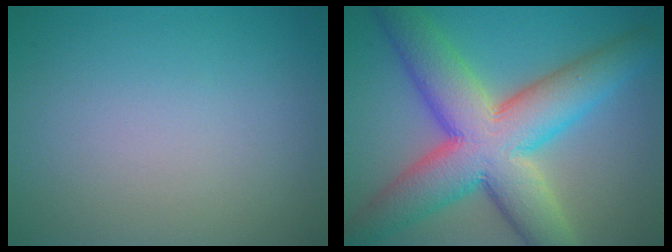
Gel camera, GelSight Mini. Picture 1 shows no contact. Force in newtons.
{"total": 12.3, "press": 12.3, "slide": 0.6}